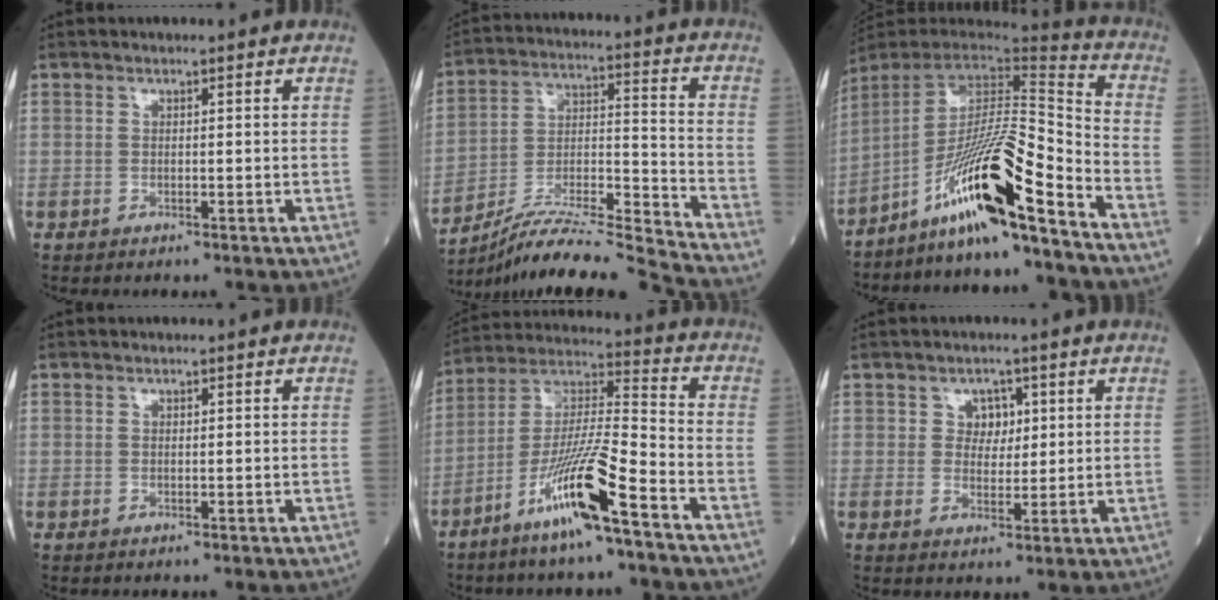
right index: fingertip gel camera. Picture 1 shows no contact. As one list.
[{"total": 18.4, "force": [-17.1, -2.5, 6.4], "torque": [-0.120, -0.004, -0.297]}, {"total": 16.8, "force": [-11.1, 0.1, 12.6], "torque": [-0.236, -0.005, -0.203]}, {"total": 0.0}, {"total": 14.1, "force": [-7.8, 0.4, 11.7], "torque": [-0.233, -0.013, -0.151]}, {"total": 3.4, "force": [1.3, 2.7, 1.7], "torque": [-0.016, 0.003, 0.019]}]